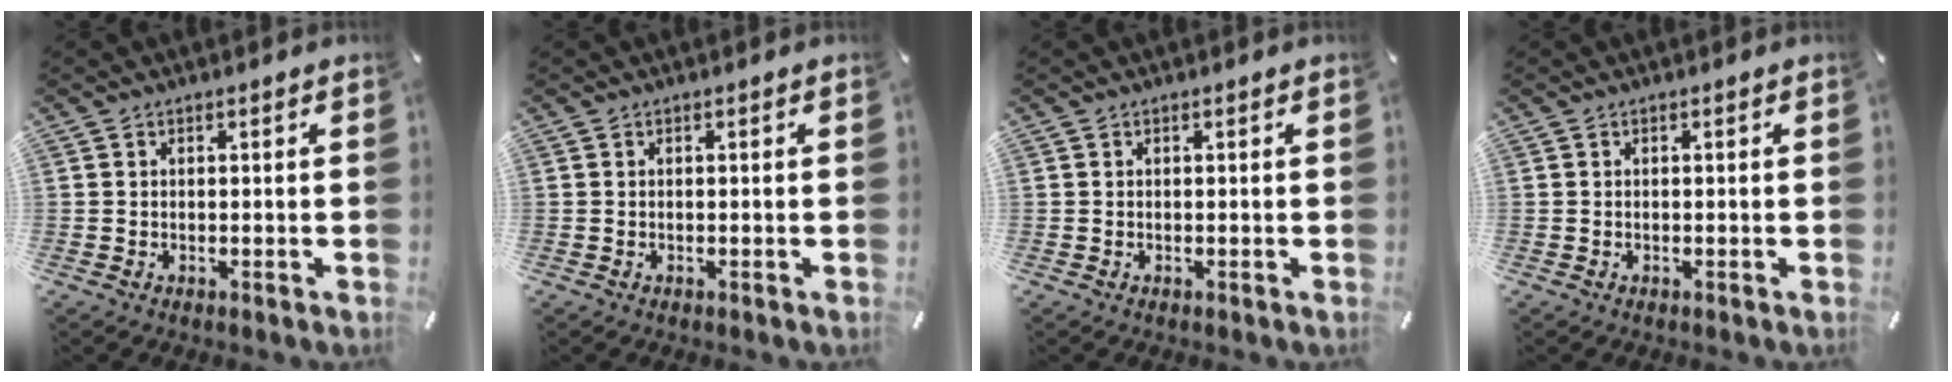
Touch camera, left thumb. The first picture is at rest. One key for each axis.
{"total": 0.0}
{"total": 0.0}
{"total": 0.0}